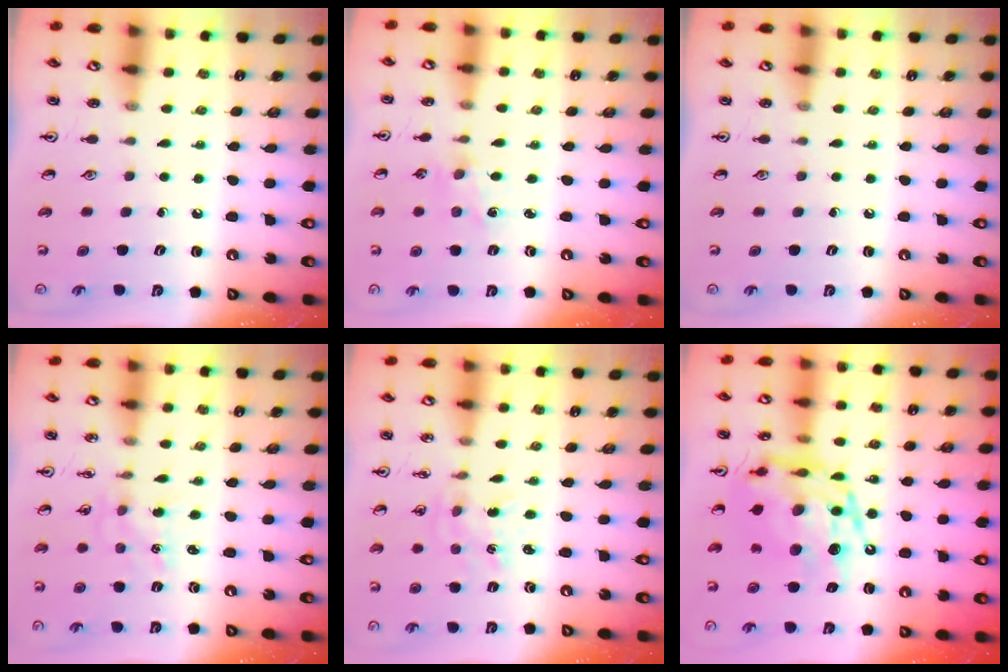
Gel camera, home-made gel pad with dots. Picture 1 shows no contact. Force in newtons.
{"total": 1.6, "press": 1.6, "slide": 0.4}
{"total": 0.0}
{"total": 1.2, "press": 1.2, "slide": 0.1}
{"total": 1.2, "press": 1.2, "slide": 0.3}
{"total": 17.9, "press": 17.8, "slide": 1.7}